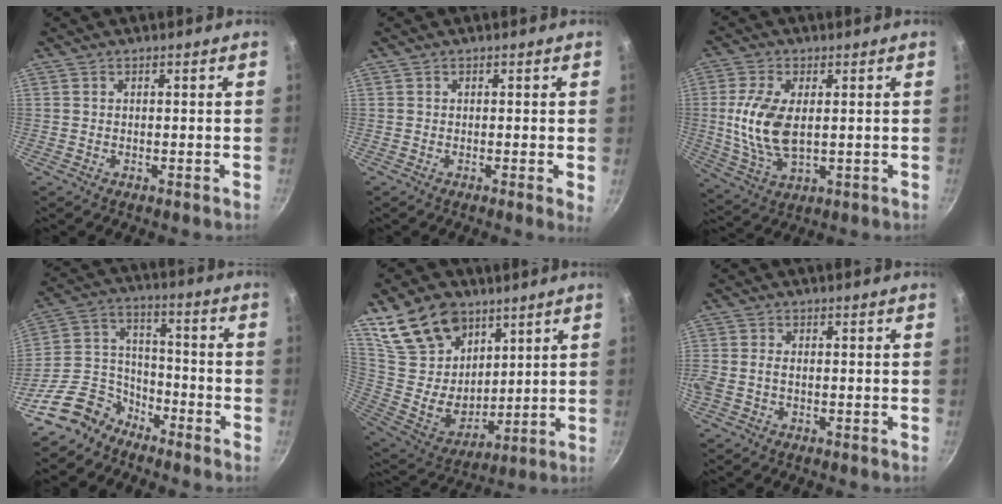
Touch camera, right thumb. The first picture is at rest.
{"total": 1.4, "force": [0.0, 0.1, 1.3], "torque": [-0.018, -0.005, -0.004]}
{"total": 11.3, "force": [0.9, 5.9, 9.6], "torque": [-0.193, -0.008, 0.021]}
{"total": 11.4, "force": [-8.6, 6.9, 3.0], "torque": [-0.028, 0.086, -0.177]}
{"total": 20.1, "force": [11.8, 13.4, 9.2], "torque": [-0.130, -0.066, 0.234]}
{"total": 3.1, "force": [-0.5, 2.0, 2.3], "torque": [-0.056, 0.004, -0.015]}